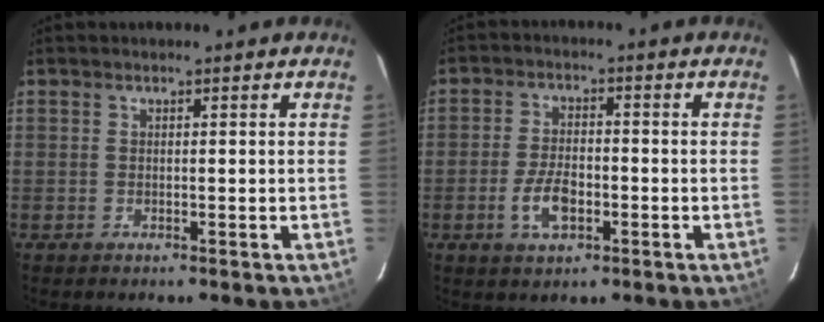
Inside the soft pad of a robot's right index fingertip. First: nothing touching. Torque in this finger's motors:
{"motor_torque": [1.14, -0.43, 0.35, 0.05]}